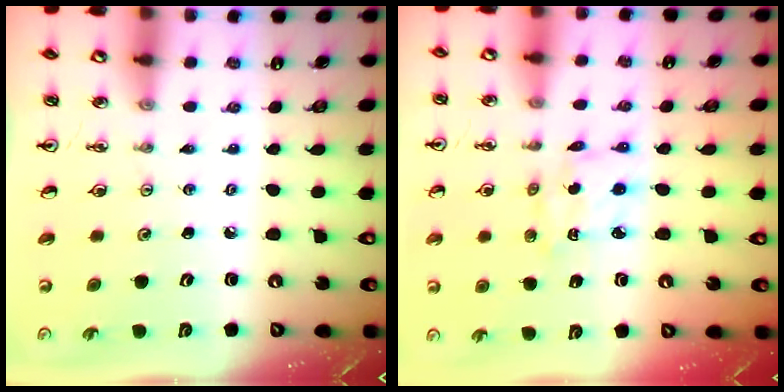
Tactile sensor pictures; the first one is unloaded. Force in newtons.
{"total": 3.4, "press": 3.3, "slide": 0.4}